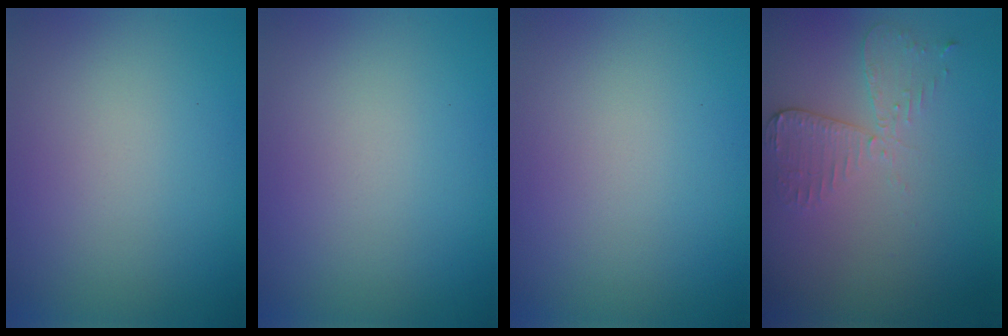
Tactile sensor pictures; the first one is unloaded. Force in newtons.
{"total": 0.0}
{"total": 0.0}
{"total": 2.7, "press": 2.4, "slide": 1.2}